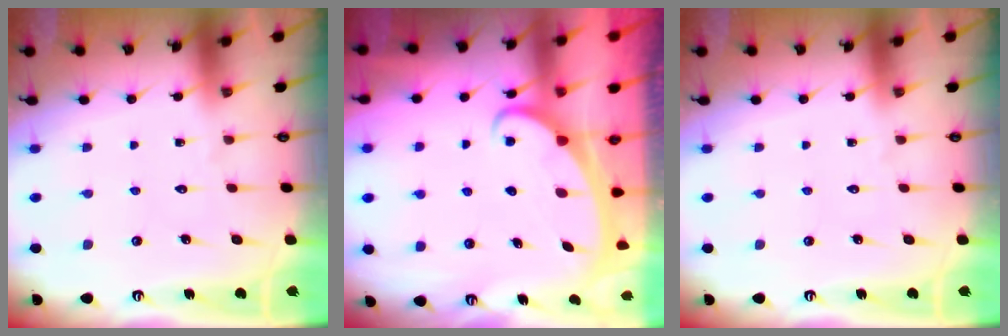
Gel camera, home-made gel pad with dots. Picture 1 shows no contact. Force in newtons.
{"total": 2.3, "press": 2.2, "slide": 0.3}
{"total": 0.0}